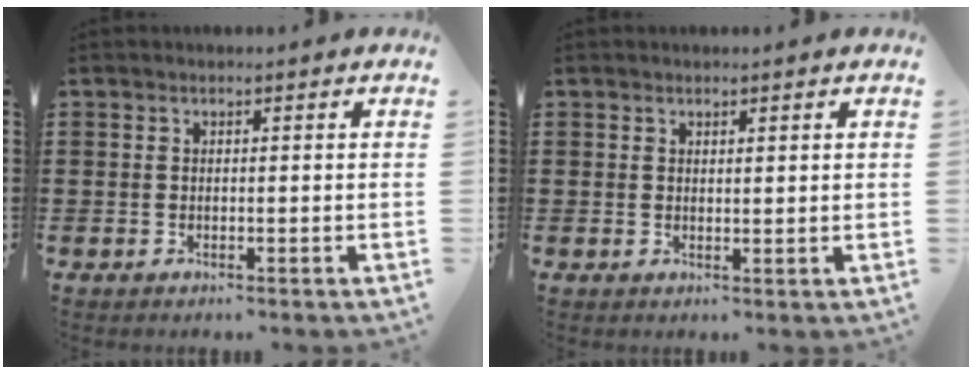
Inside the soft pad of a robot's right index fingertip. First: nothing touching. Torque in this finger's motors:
{"motor_torque": [-0.14, 0.03, 0.04, -0.01]}